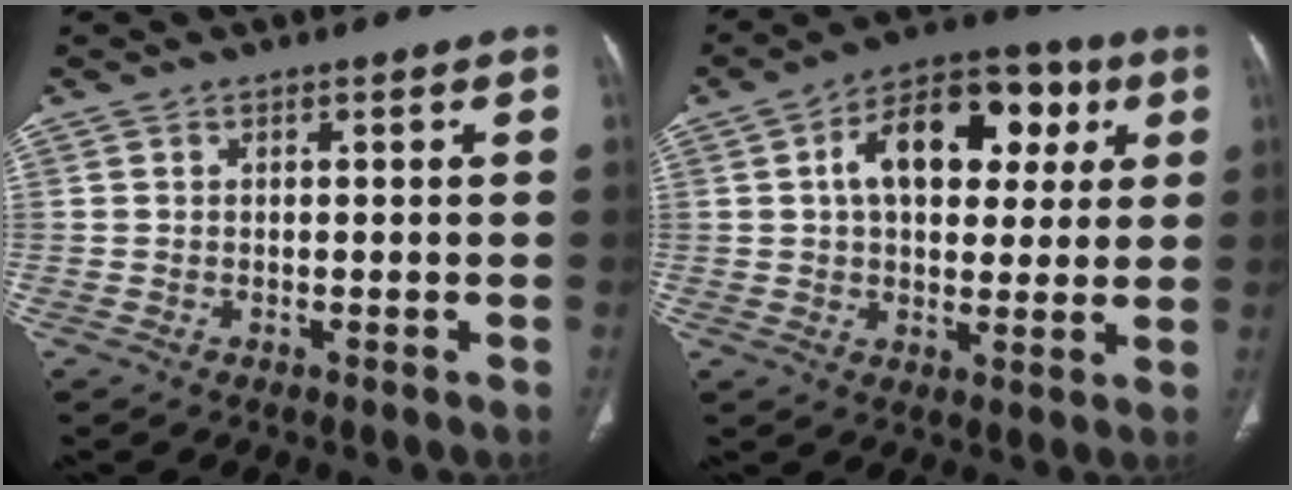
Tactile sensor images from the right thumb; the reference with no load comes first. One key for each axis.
{"total": 17.0, "fx": 4.7, "fy": 10.3, "fz": 12.7, "tx": -0.154, "ty": 0.016, "tz": 0.065}